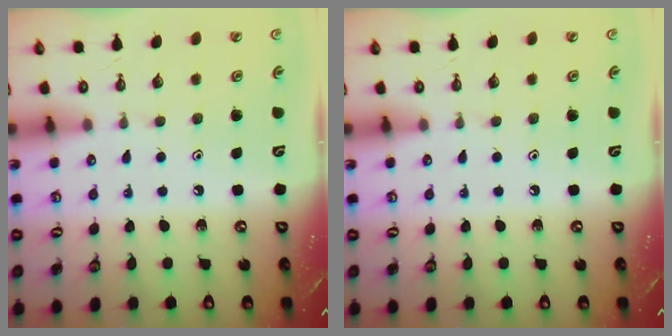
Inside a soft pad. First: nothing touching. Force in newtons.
{"total": 0.0}